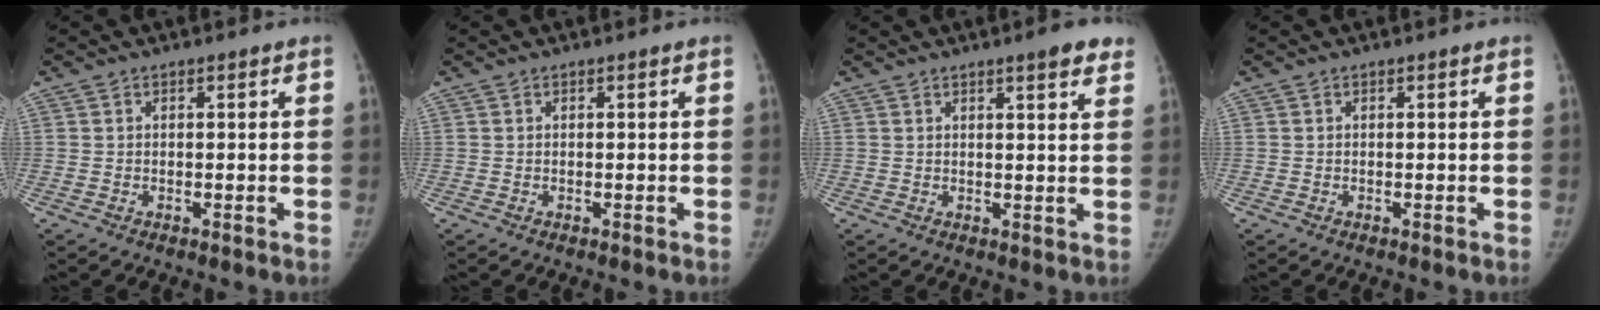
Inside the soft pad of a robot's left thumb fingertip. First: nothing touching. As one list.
[{"total": 0.0}, {"total": 5.5, "force": [3.7, 1.0, 4.0], "torque": [-0.037, -0.011, 0.044]}, {"total": 0.0}]